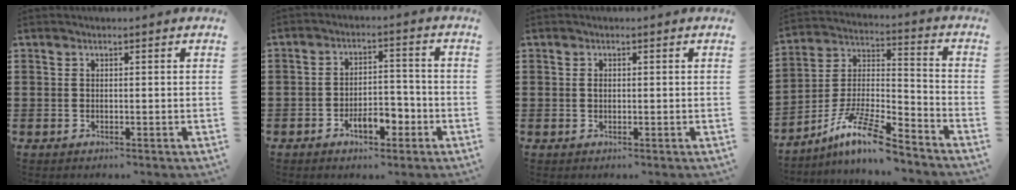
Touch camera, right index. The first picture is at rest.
{"total": 5.6, "force": [-2.9, 2.8, 3.8], "torque": [-0.060, 0.009, -0.056]}
{"total": 0.8, "force": [0.0, 0.5, 0.5], "torque": [-0.013, 0.001, 0.000]}
{"total": 11.3, "force": [-9.0, 1.3, 6.7], "torque": [-0.136, 0.010, -0.180]}